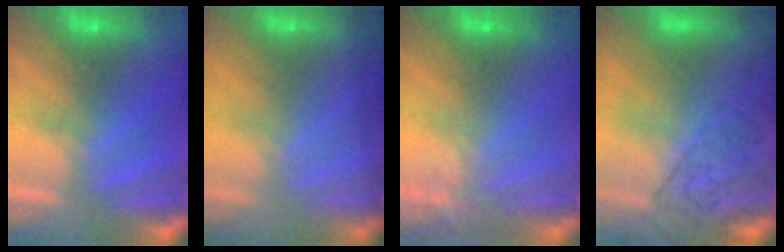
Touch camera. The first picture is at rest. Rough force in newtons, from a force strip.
{"total": 1.4}
{"total": 2.4}
{"total": 7.6}